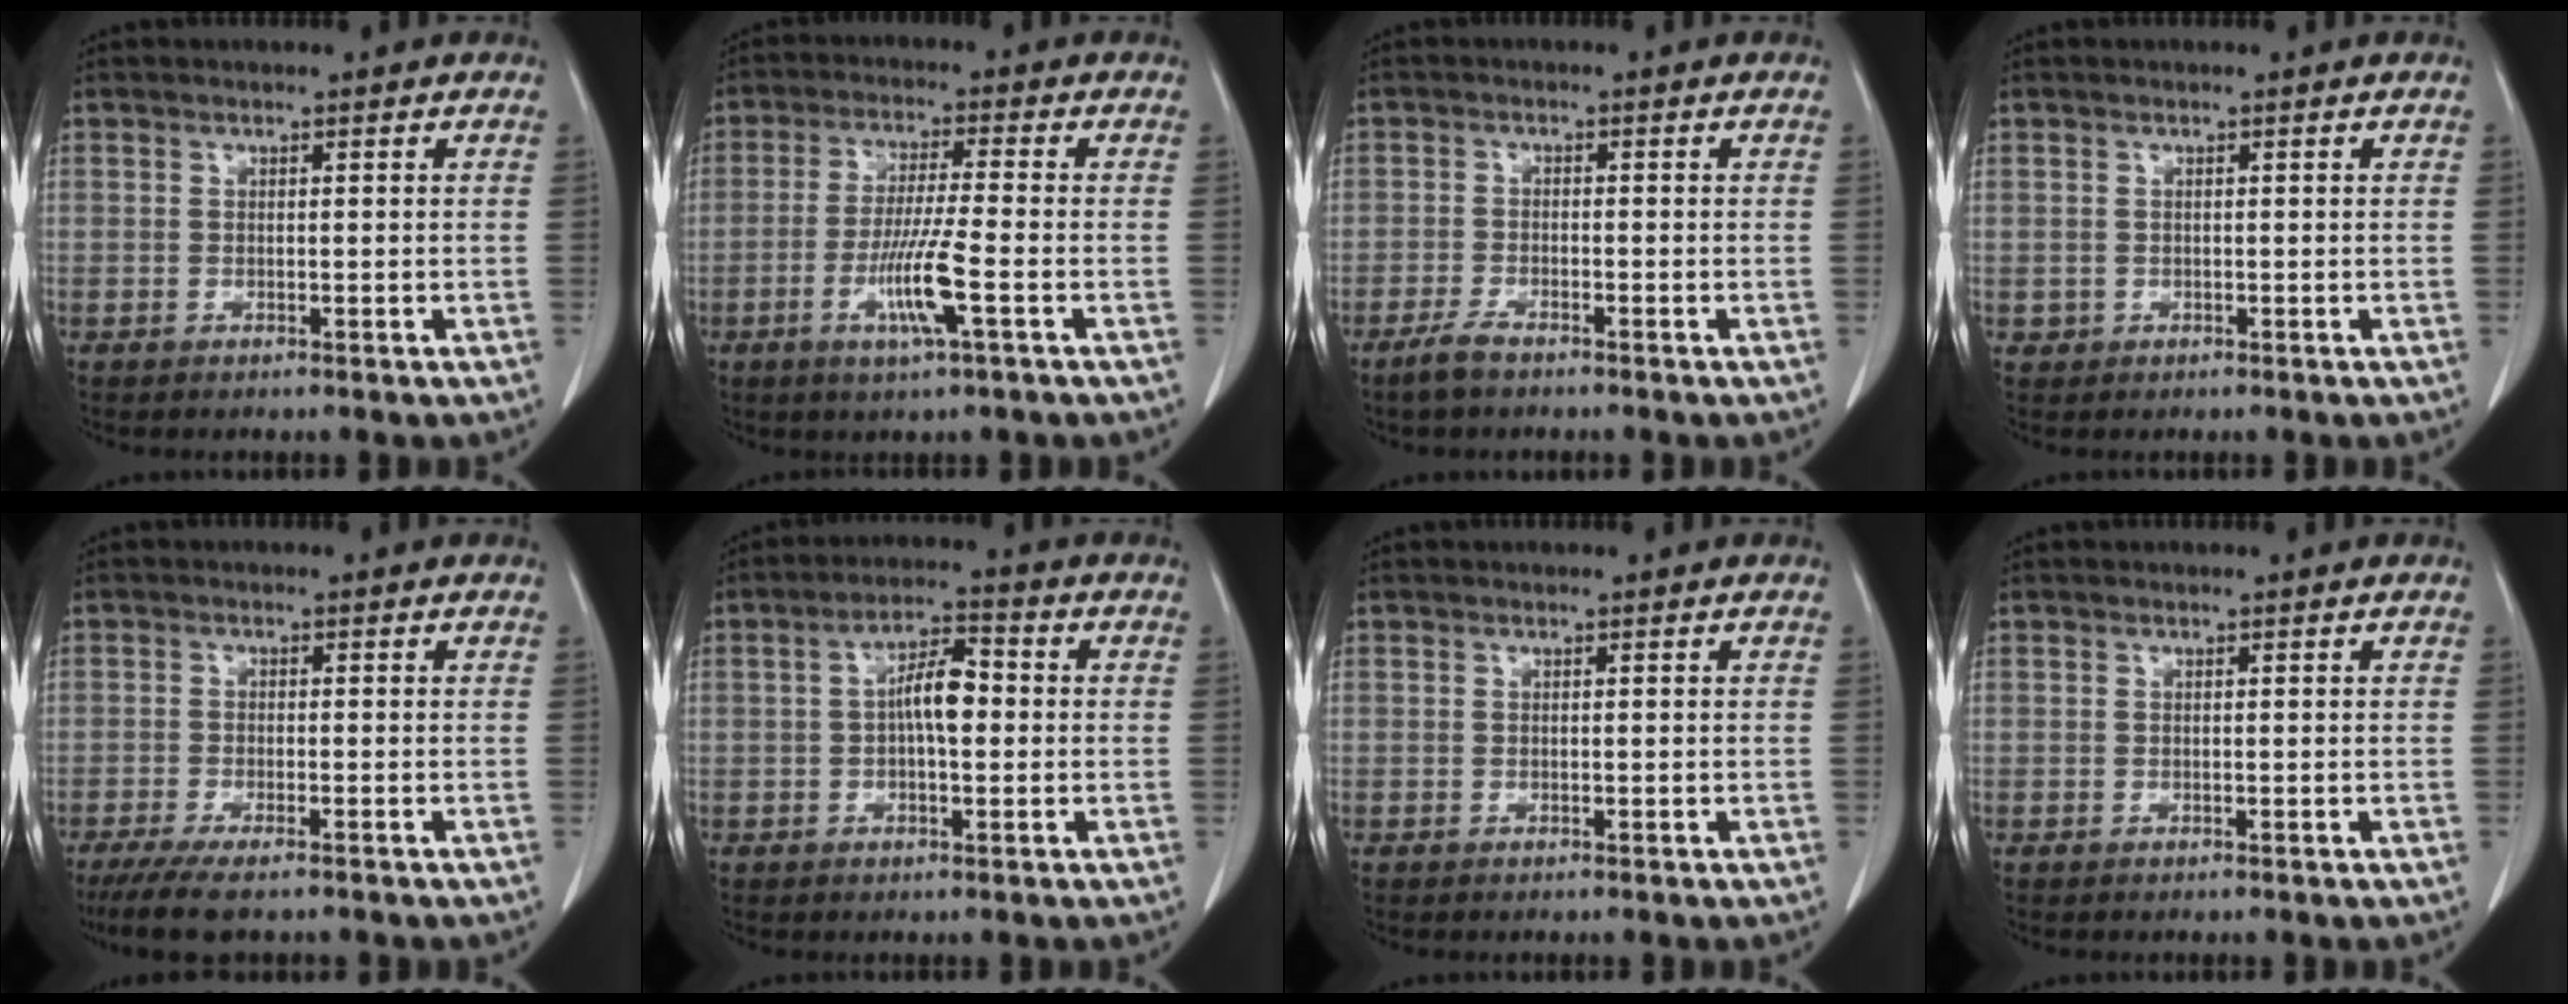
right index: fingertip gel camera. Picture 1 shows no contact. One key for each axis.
{"total": 7.9, "fx": -2.9, "fy": -0.3, "fz": 7.4, "tx": -0.143, "ty": -0.013, "tz": -0.055}
{"total": 2.8, "fx": -2.2, "fy": 0.5, "fz": 1.6, "tx": -0.040, "ty": -0.003, "tz": -0.042}
{"total": 0.9, "fx": 0.0, "fy": 0.9, "fz": 0.0, "tx": 0.004, "ty": 0.005, "tz": 0.001}
{"total": 6.7, "fx": -5.3, "fy": 1.0, "fz": 3.9, "tx": -0.061, "ty": -0.015, "tz": -0.085}
{"total": 6.1, "fx": 0.0, "fy": 2.0, "fz": 5.7, "tx": -0.108, "ty": 0.017, "tz": -0.003}
{"total": 0.0}
{"total": 0.0}